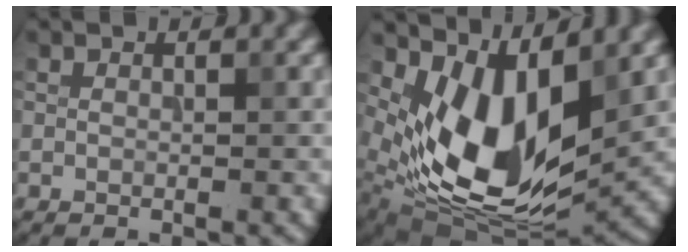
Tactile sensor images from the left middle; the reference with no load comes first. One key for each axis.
{"total": 11.0, "fx": 2.1, "fy": 6.0, "fz": 8.9, "tx": -0.168, "ty": -0.029, "tz": 0.045}